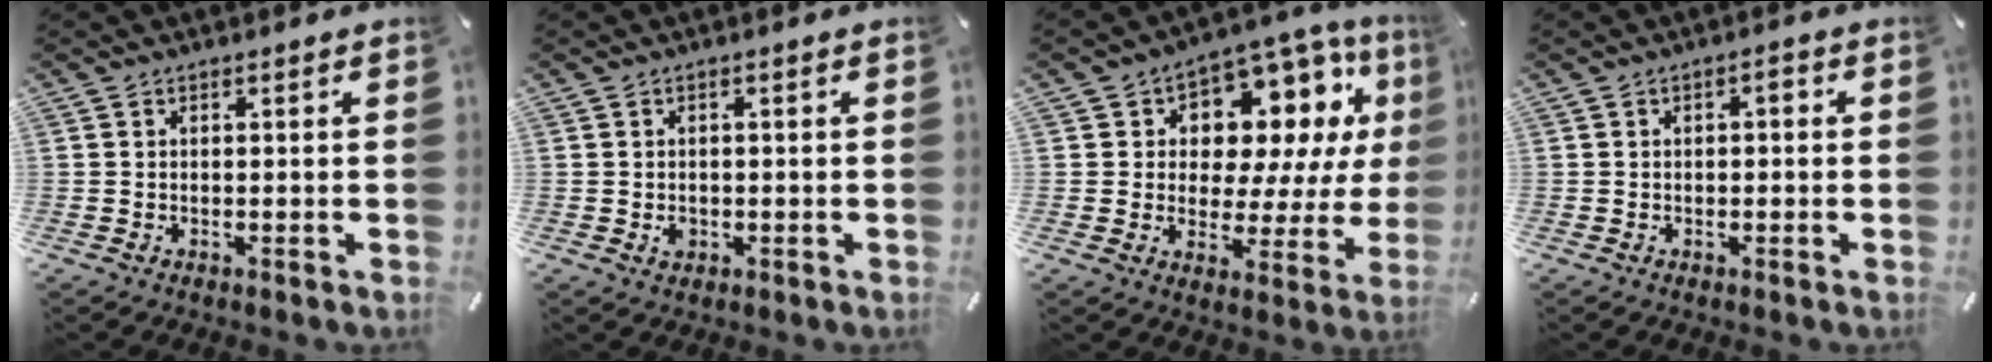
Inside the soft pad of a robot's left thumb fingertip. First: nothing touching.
{"total": 1.6, "force": [-0.3, 1.4, 0.7], "torque": [-0.014, 0.004, -0.006]}
{"total": 12.0, "force": [6.2, 8.2, 6.3], "torque": [-0.096, -0.049, 0.114]}
{"total": 1.7, "force": [-0.1, 0.9, 1.4], "torque": [-0.020, 0.005, -0.007]}